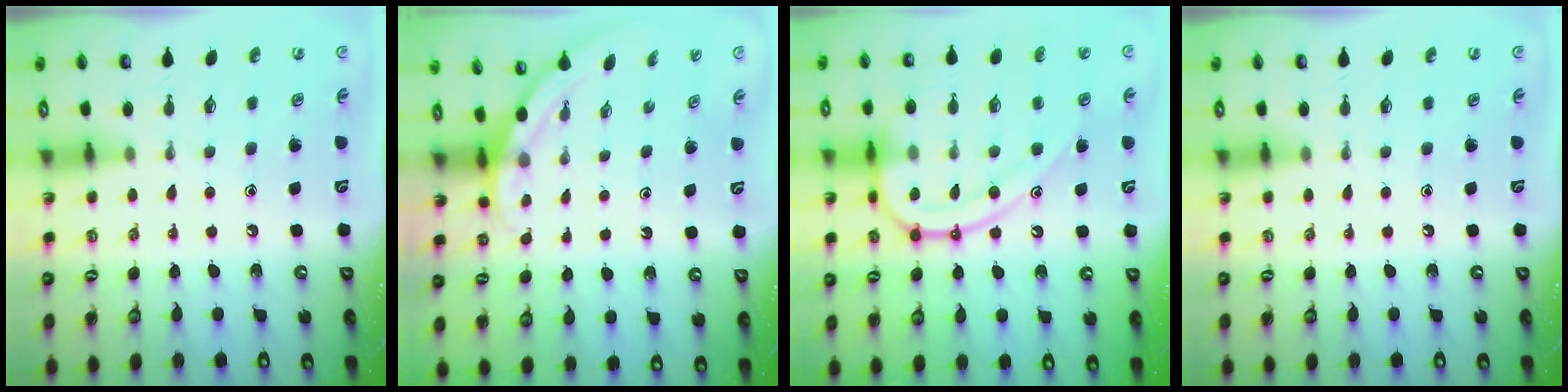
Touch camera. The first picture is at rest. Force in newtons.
{"total": 3.3, "press": 3.2, "slide": 0.2}
{"total": 16.0, "press": 16.0, "slide": 1.5}
{"total": 0.0}